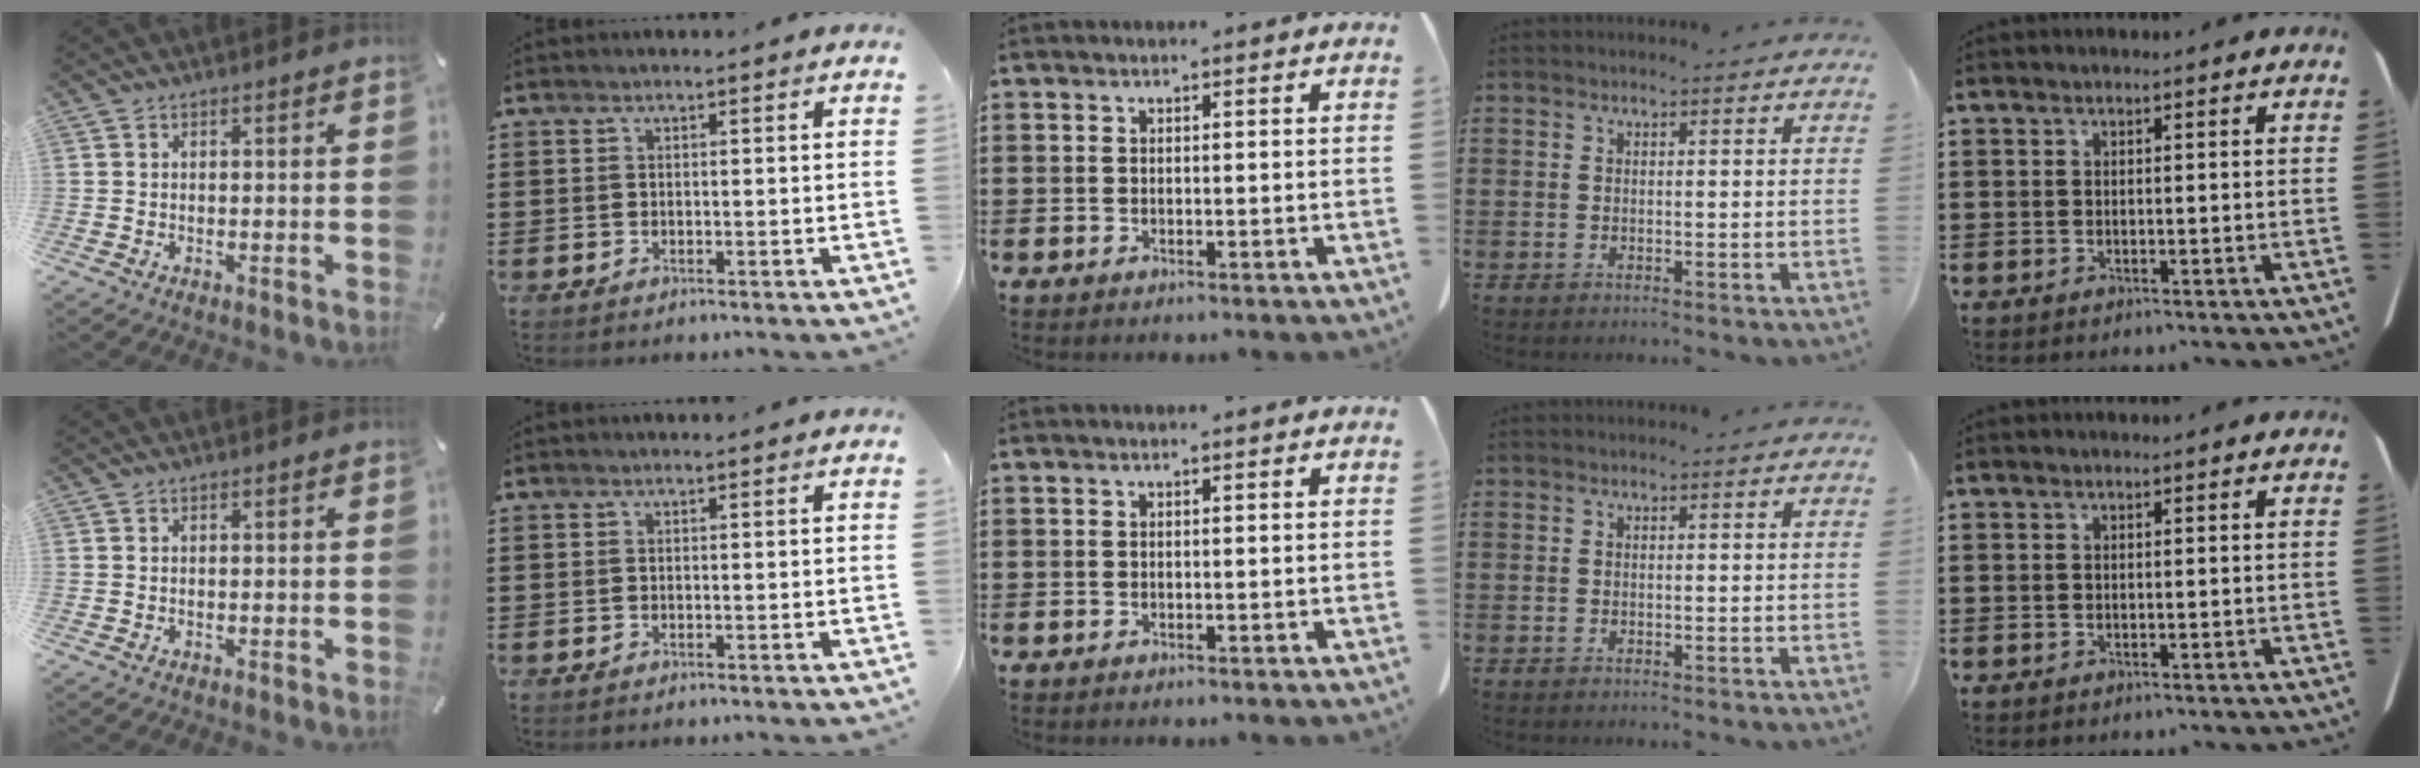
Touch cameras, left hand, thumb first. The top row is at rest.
{}